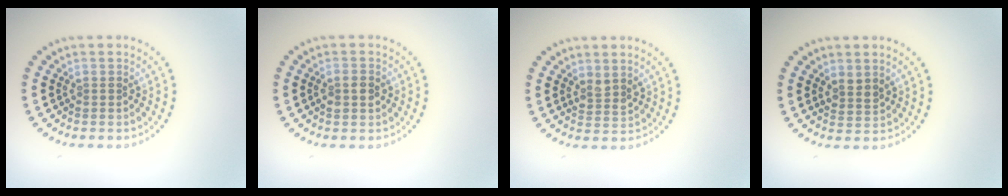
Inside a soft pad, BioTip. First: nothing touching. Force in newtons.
{"total": 1.4, "press": 1.4, "slide": 0.3}
{"total": 1.5, "press": 1.2, "slide": 0.9}
{"total": 1.4, "press": 1.2, "slide": 0.6}